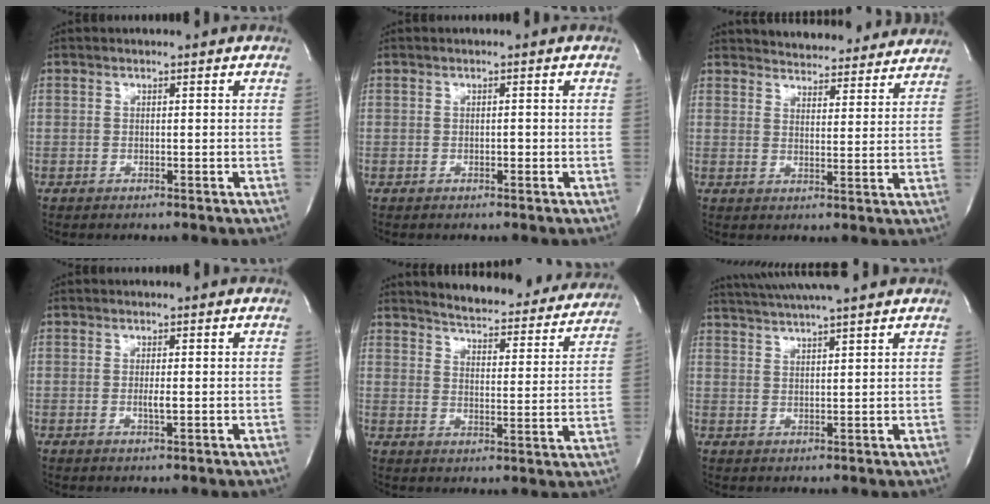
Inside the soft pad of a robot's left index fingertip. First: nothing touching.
{"total": 0.7, "force": [-0.6, 0.1, 0.2], "torque": [-0.002, -0.003, -0.011]}
{"total": 16.4, "force": [15.5, 4.2, 3.2], "torque": [-0.032, -0.001, 0.186]}
{"total": 1.3, "force": [-0.6, 0.0, 1.2], "torque": [-0.024, -0.008, -0.010]}
{"total": 22.0, "force": [20.7, 4.6, 6.1], "torque": [-0.076, -0.054, 0.244]}
{"total": 10.3, "force": [9.0, -0.5, 4.9], "torque": [-0.089, 0.025, 0.133]}